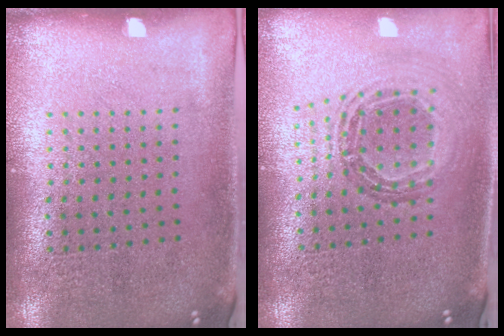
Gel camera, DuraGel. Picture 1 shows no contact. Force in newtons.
{"total": 0.9, "press": 0.9, "slide": 0.1}